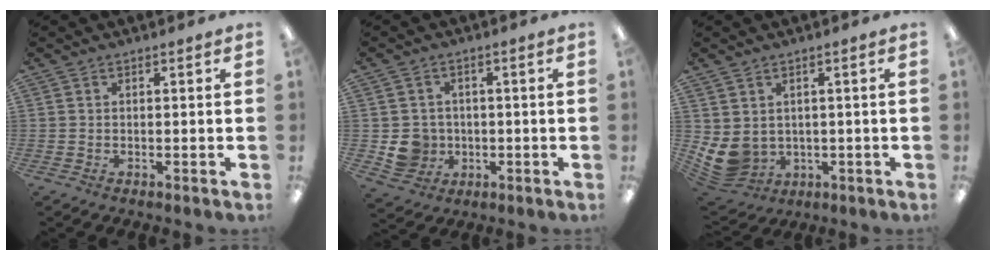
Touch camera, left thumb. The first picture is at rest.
{"total": 6.5, "force": [-0.6, 6.2, 1.6], "torque": [-0.038, 0.008, -0.005]}
{"total": 6.3, "force": [0.9, 5.3, 3.2], "torque": [-0.098, -0.011, 0.022]}